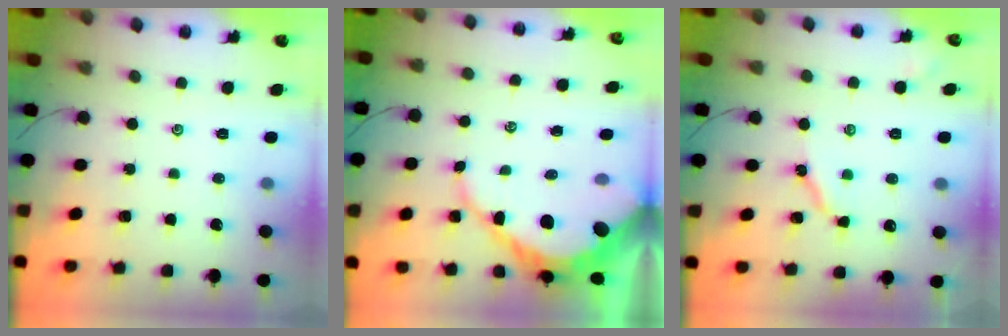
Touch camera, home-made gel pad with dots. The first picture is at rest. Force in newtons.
{"total": 14.1, "press": 14.0, "slide": 1.2}
{"total": 6.0, "press": 5.9, "slide": 0.7}